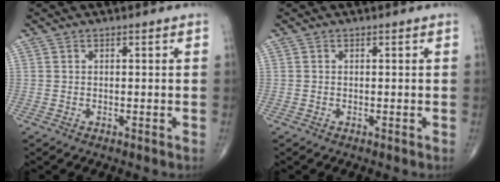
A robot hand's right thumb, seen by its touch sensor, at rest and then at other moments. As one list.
[{"total": 0.0}]